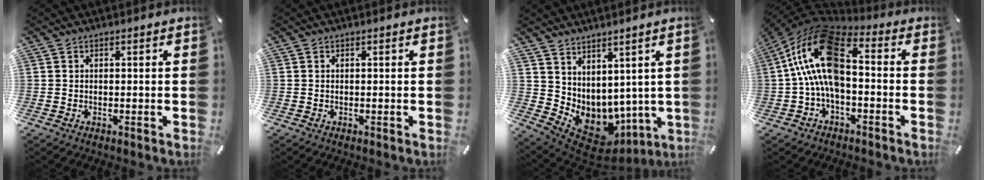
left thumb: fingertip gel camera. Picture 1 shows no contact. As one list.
[{"total": 0.0}, {"total": 6.0, "force": [0.6, 6.0, 0.7], "torque": [-0.019, -0.050, 0.029]}, {"total": 17.6, "force": [0.5, 10.2, 14.4], "torque": [-0.304, 0.007, 0.005]}]